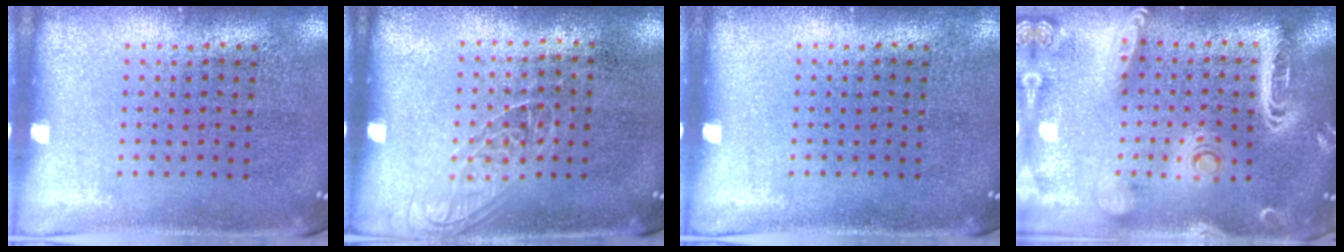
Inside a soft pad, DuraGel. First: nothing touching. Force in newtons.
{"total": 1.2, "press": 1.1, "slide": 0.5}
{"total": 0.0}
{"total": 2.8, "press": 2.4, "slide": 1.4}